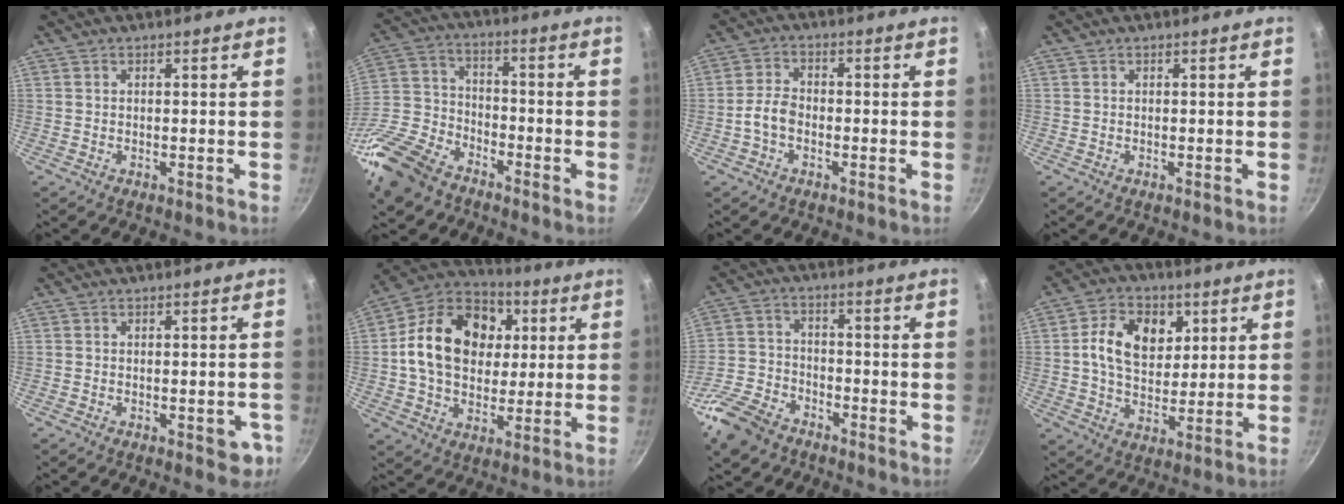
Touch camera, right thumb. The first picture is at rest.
{"total": 16.9, "force": [-11.5, 9.5, 8.1], "torque": [-0.166, 0.057, -0.240]}
{"total": 4.4, "force": [-1.6, 2.9, 2.9], "torque": [-0.054, 0.024, -0.038]}
{"total": 0.0}
{"total": 4.1, "force": [-1.5, 2.1, 3.2], "torque": [-0.020, 0.007, -0.017]}
{"total": 20.4, "force": [3.3, 15.5, 12.9], "torque": [-0.193, 0.020, 0.047]}
{"total": 11.1, "force": [-7.4, 6.5, 5.2], "torque": [-0.099, 0.043, -0.154]}
{"total": 12.4, "force": [3.3, 8.9, 8.0], "torque": [-0.109, -0.006, 0.047]}